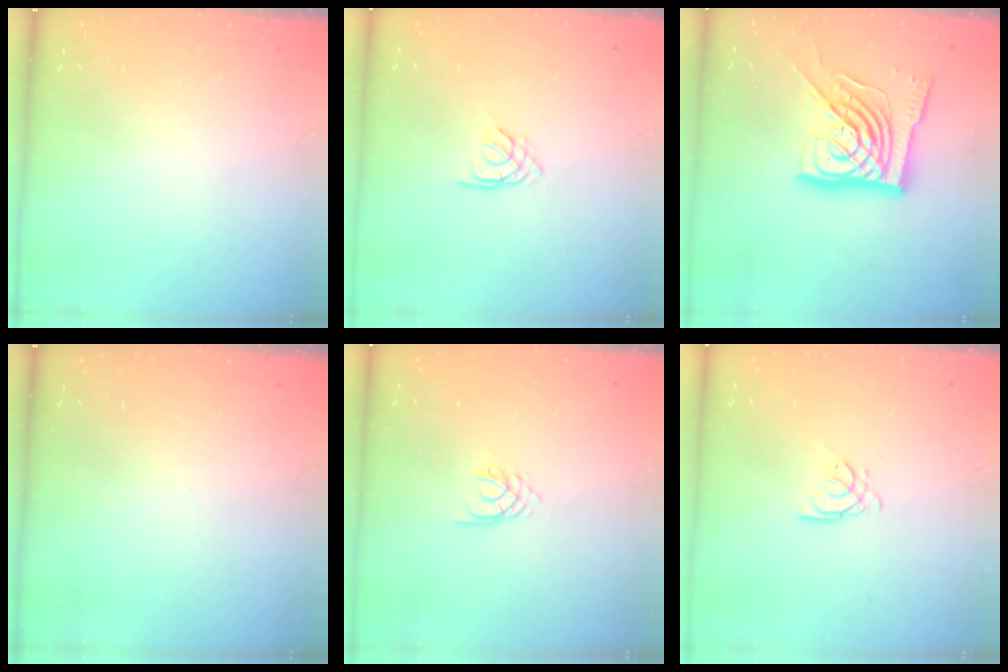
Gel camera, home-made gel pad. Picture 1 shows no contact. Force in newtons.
{"total": 2.3, "press": 2.3, "slide": 0.5}
{"total": 18.2, "press": 18.1, "slide": 1.9}
{"total": 0.0}
{"total": 1.9, "press": 1.9, "slide": 0.2}
{"total": 0.9, "press": 0.8, "slide": 0.2}